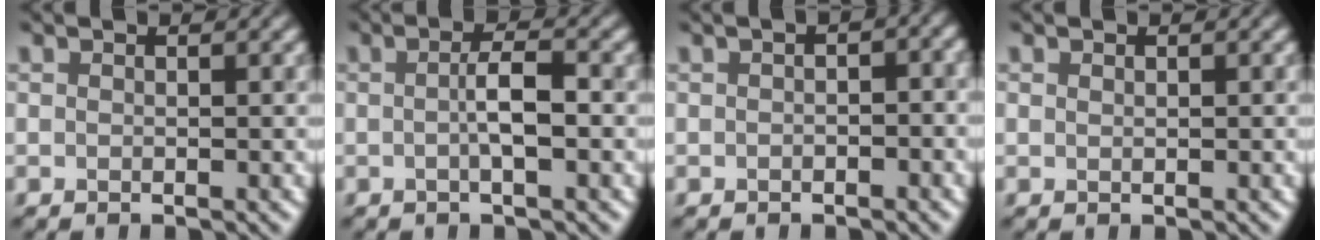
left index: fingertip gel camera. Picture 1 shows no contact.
{"total": 2.7, "force": [-0.1, 0.5, 2.7], "torque": [-0.047, 0.003, -0.005]}
{"total": 2.7, "force": [0.0, 1.4, 2.3], "torque": [-0.023, 0.006, -0.005]}
{"total": 0.0}